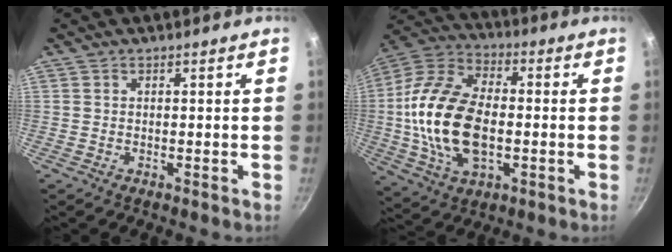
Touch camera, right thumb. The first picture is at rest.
{"total": 20.7, "force": [-1.4, 12.2, 16.6], "torque": [-0.314, 0.023, -0.033]}